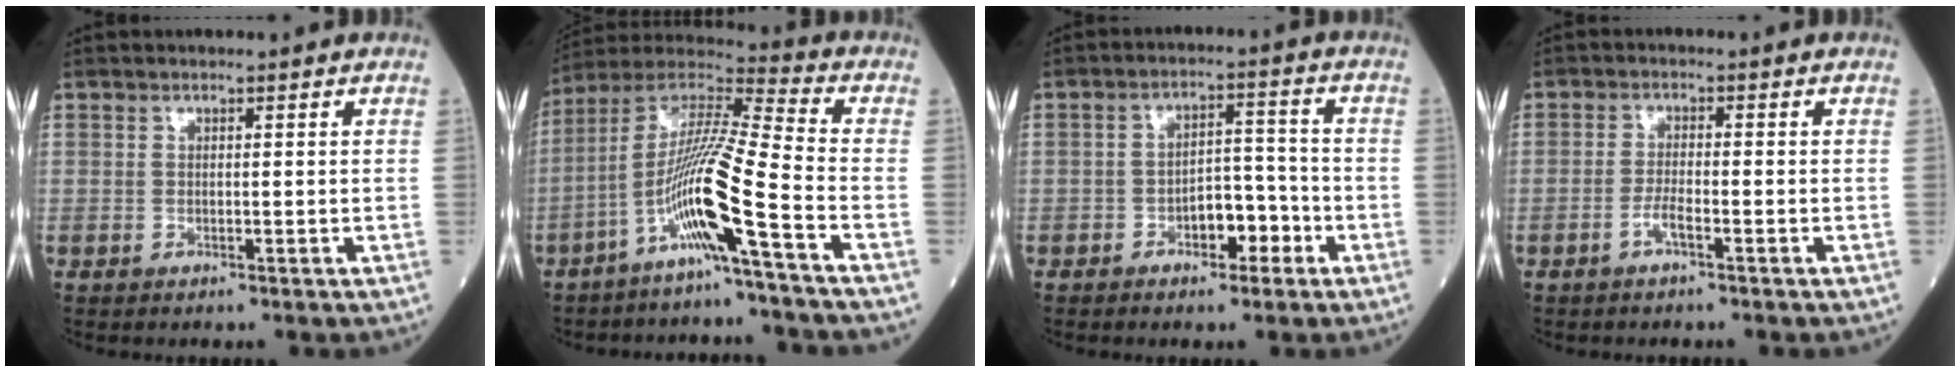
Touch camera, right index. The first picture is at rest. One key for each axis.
{"total": 13.2, "fx": -5.8, "fy": -1.2, "fz": 11.8, "tx": -0.235, "ty": 0.002, "tz": -0.120}
{"total": 5.4, "fx": -2.7, "fy": 2.6, "fz": 3.9, "tx": -0.055, "ty": 0.019, "tz": -0.045}
{"total": 2.3, "fx": -1.3, "fy": 0.1, "fz": 1.9, "tx": -0.041, "ty": -0.001, "tz": -0.028}